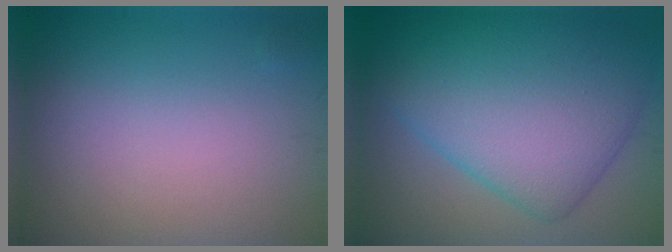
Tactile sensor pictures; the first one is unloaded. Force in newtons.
{"total": 10.8, "press": 10.8, "slide": 0.1}